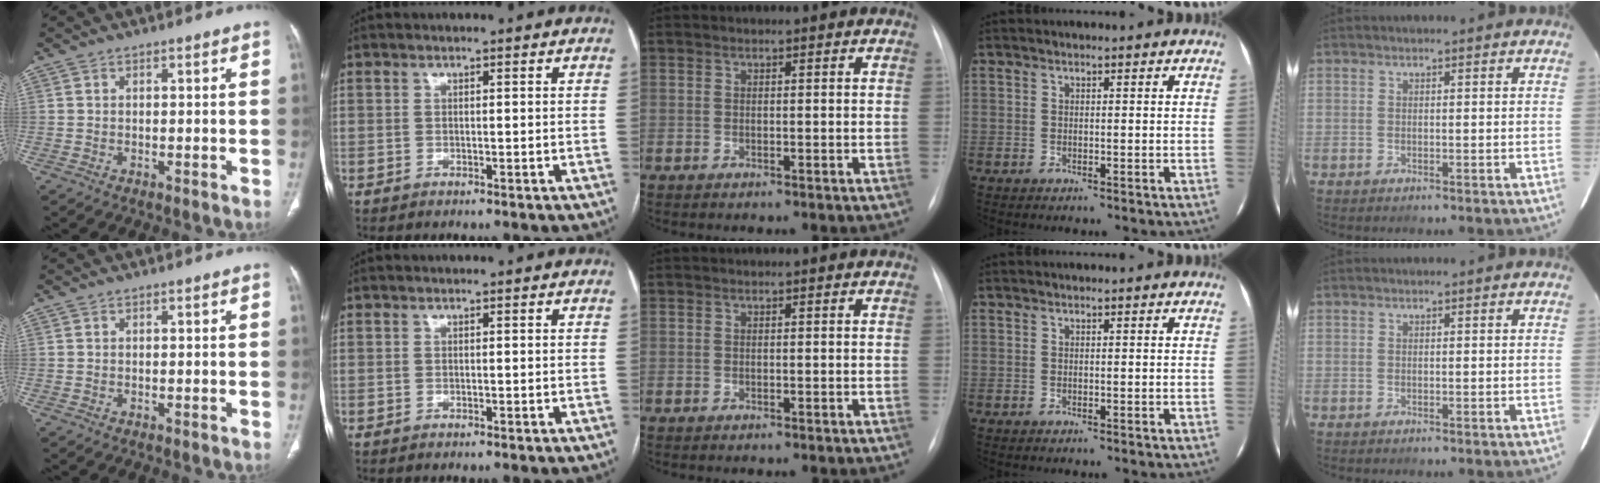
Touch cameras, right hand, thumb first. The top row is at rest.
{}